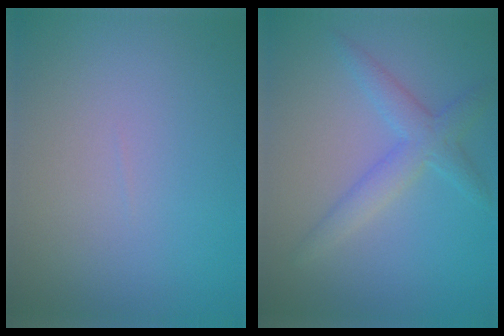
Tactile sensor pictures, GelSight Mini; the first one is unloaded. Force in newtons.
{"total": 3.0, "press": 3.0, "slide": 0.1}